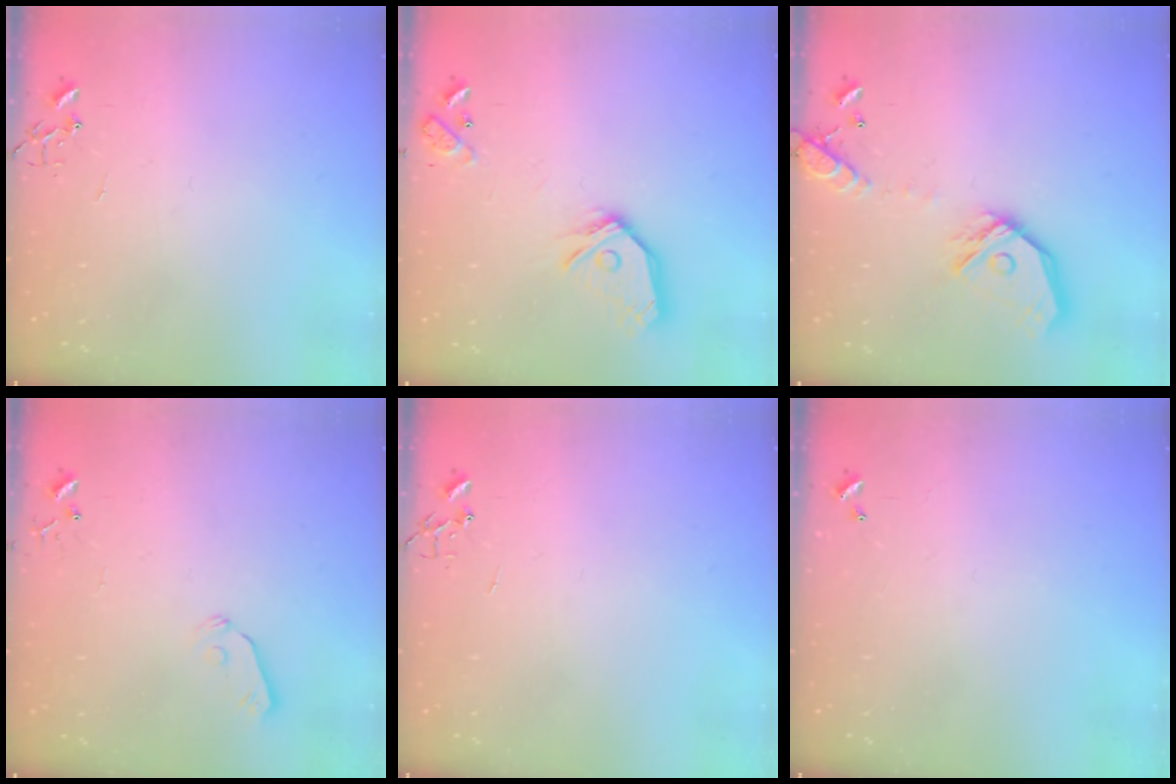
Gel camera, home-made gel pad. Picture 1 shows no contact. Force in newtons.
{"total": 15.0, "press": 14.9, "slide": 2.2}
{"total": 17.0, "press": 16.8, "slide": 2.7}
{"total": 4.3, "press": 4.3, "slide": 0.7}
{"total": 0.0}
{"total": 0.0}